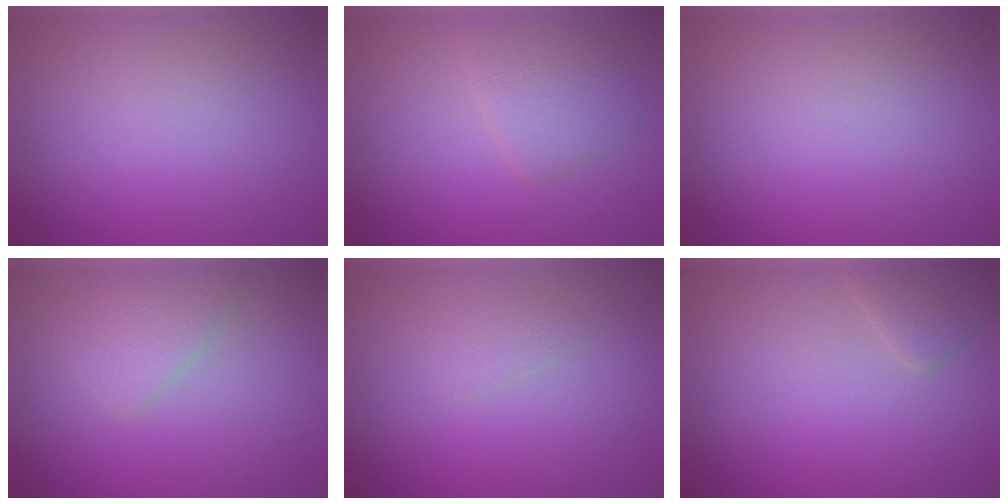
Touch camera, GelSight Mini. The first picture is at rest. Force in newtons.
{"total": 2.9, "press": 2.9, "slide": 0.2}
{"total": 0.0}
{"total": 2.4, "press": 2.4, "slide": 0.1}
{"total": 0.9, "press": 0.9, "slide": 0.1}
{"total": 1.6, "press": 1.6, "slide": 0.0}